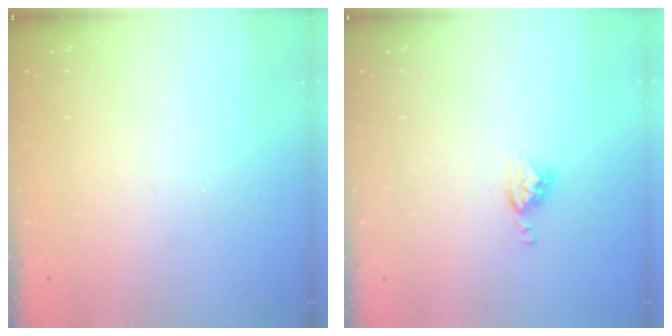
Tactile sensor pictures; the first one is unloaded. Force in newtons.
{"total": 5.3, "press": 5.3, "slide": 0.1}